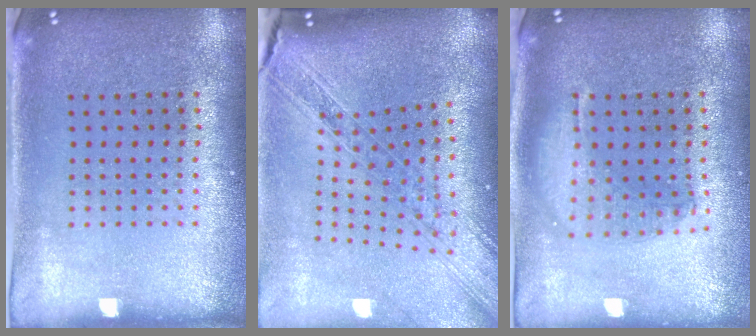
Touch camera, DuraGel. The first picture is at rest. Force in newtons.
{"total": 2.3, "press": 1.9, "slide": 1.2}
{"total": 1.6, "press": 1.4, "slide": 0.7}